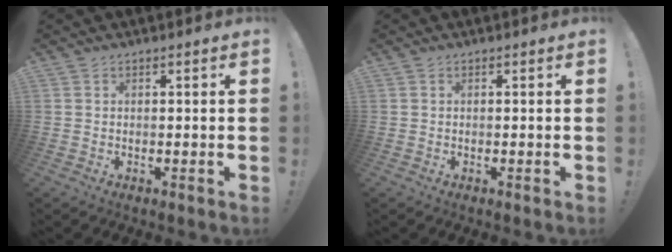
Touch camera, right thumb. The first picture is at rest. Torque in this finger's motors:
{"motor_torque": [-0.21, -0.03, -0.04, 0.13, 0.07]}